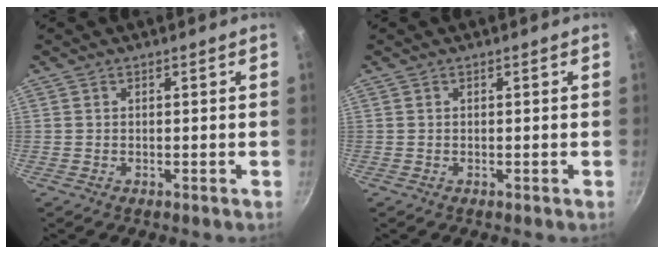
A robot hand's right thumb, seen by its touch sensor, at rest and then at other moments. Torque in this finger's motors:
{"motor_torque": [-0.02, 0.00, -0.02, 0.00, 0.01]}